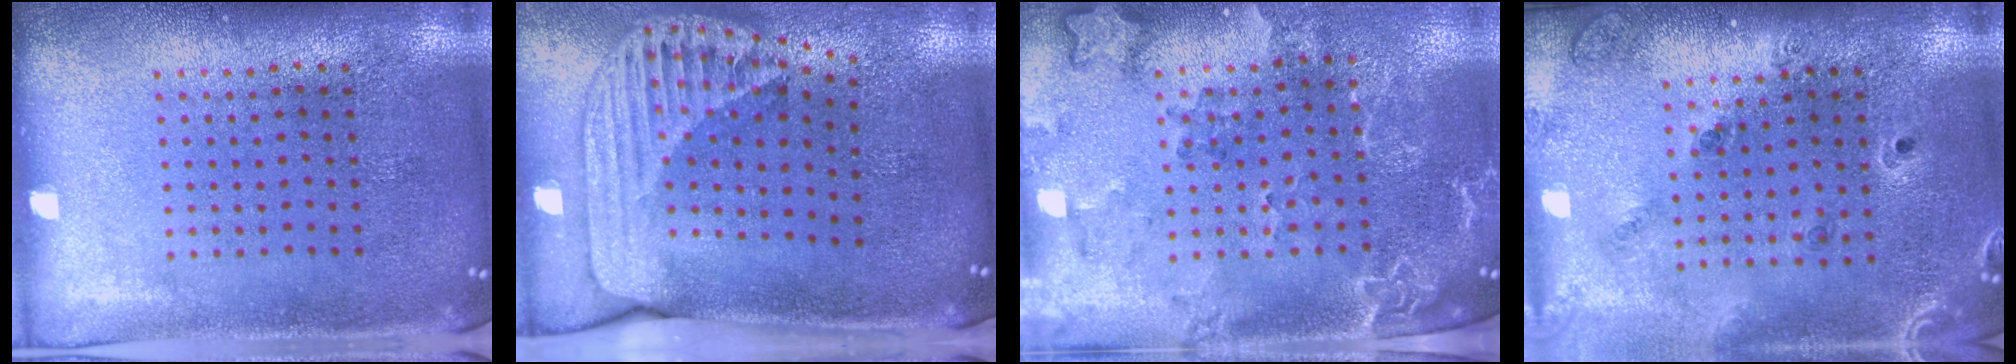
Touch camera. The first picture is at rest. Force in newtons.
{"total": 2.6, "press": 1.8, "slide": 1.8}
{"total": 2.1, "press": 2.0, "slide": 0.7}
{"total": 1.4, "press": 1.3, "slide": 0.3}